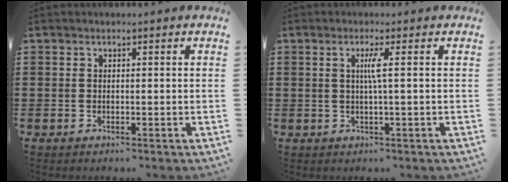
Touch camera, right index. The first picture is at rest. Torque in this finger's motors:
{"motor_torque": [0.40, -0.22, 0.03, 0.06]}